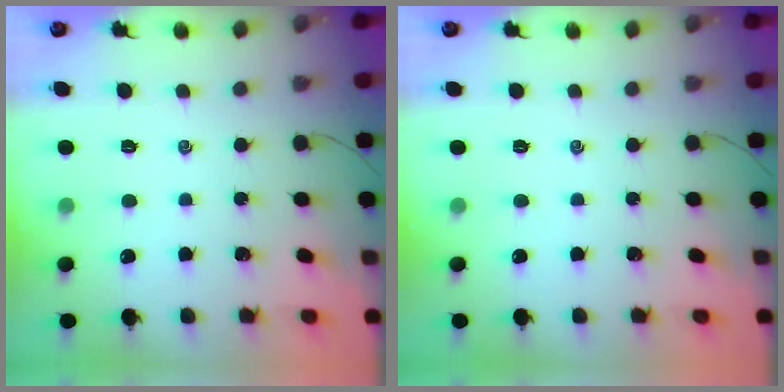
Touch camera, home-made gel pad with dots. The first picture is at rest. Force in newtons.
{"total": 0.0}